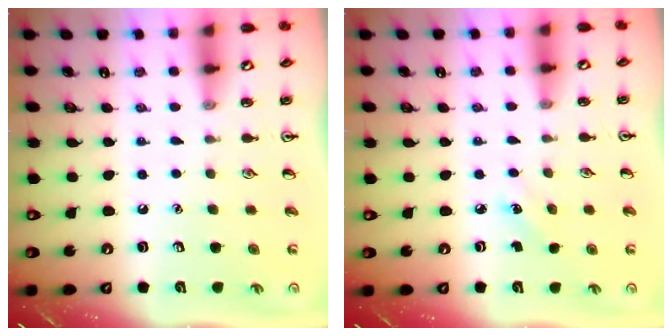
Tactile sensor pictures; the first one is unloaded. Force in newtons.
{"total": 1.9, "press": 1.7, "slide": 0.8}